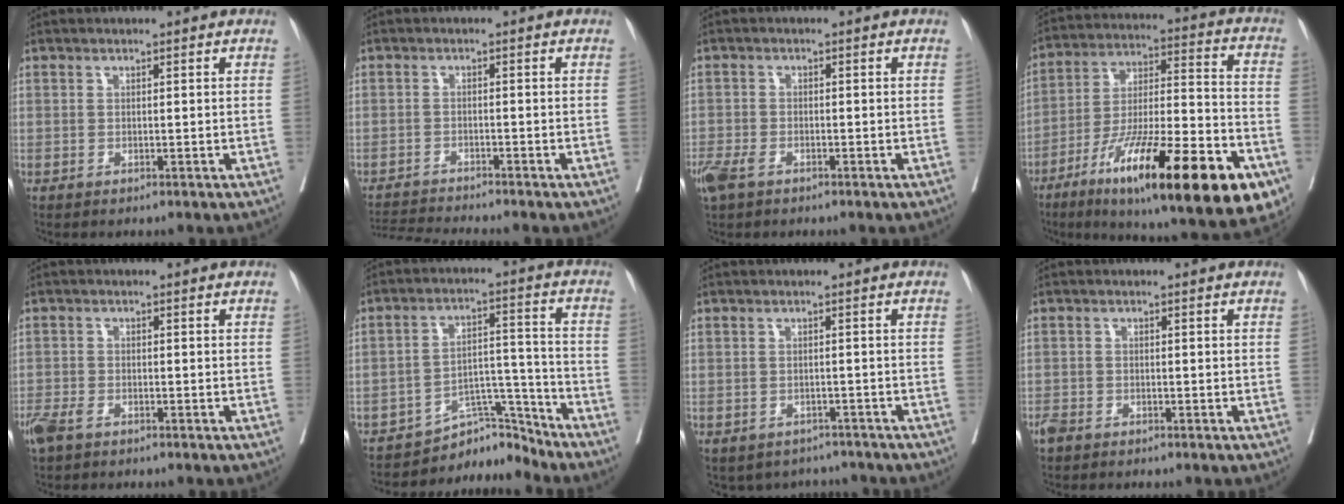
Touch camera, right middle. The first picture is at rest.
{"total": 5.3, "force": [-5.1, -1.4, 0.8], "torque": [-0.012, -0.014, -0.086]}
{"total": 4.3, "force": [-3.0, 1.9, 2.4], "torque": [-0.050, -0.005, -0.054]}
{"total": 29.8, "force": [-15.3, 4.8, 25.1], "torque": [-0.332, -0.029, -0.246]}
{"total": 3.9, "force": [-2.9, 1.5, 2.1], "torque": [-0.043, -0.004, -0.053]}
{"total": 7.1, "force": [-6.9, 1.5, -0.5], "torque": [0.019, 0.059, -0.113]}
{"total": 6.0, "force": [-5.3, 2.9, 0.2], "torque": [0.009, 0.017, -0.063]}
{"total": 2.0, "force": [-1.7, 0.9, 0.6], "torque": [-0.013, 0.000, -0.029]}